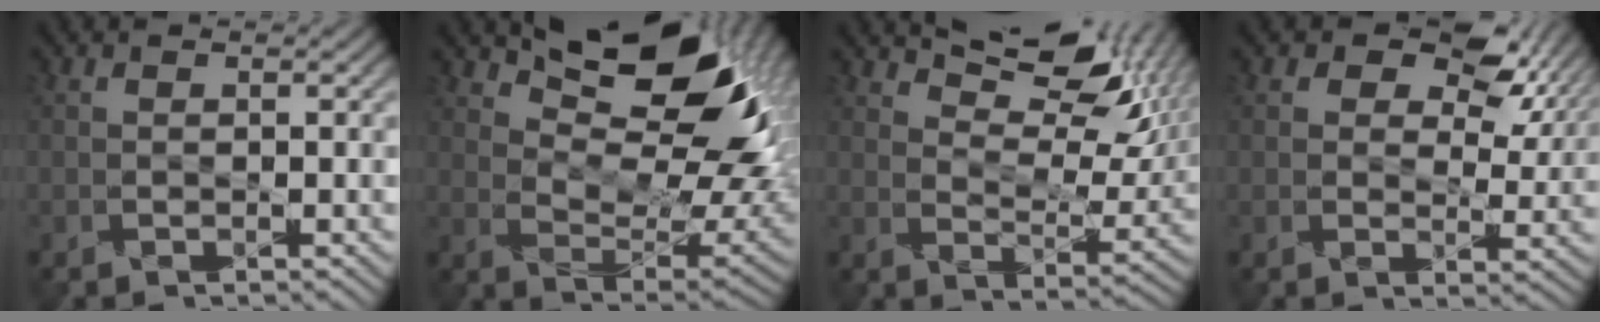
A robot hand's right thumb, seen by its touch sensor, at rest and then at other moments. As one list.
[{"total": 13.4, "force": [7.7, 5.8, 9.3], "torque": [-0.143, -0.006, 0.132]}, {"total": 11.6, "force": [7.7, 4.4, 7.4], "torque": [-0.130, 0.001, 0.130]}, {"total": 9.9, "force": [5.0, 5.8, 6.1], "torque": [-0.087, 0.006, 0.068]}]